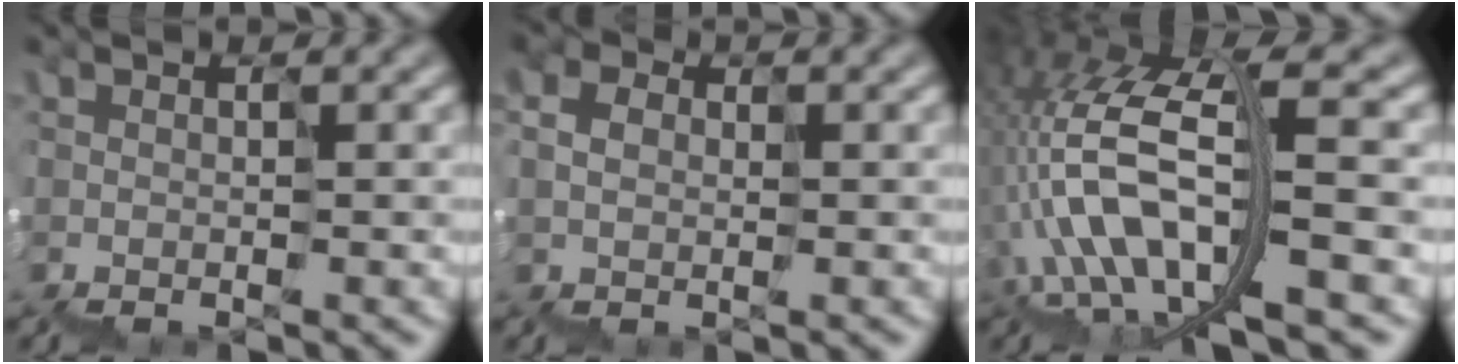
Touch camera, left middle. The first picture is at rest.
{"total": 0.9, "force": [0.7, 0.6, -0.3], "torque": [-0.013, 0.014, 0.010]}
{"total": 10.2, "force": [-2.8, 4.0, 9.0], "torque": [-0.211, 0.023, -0.052]}